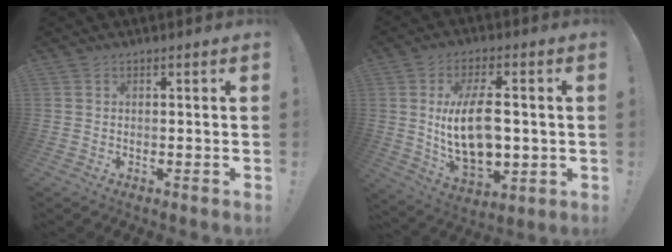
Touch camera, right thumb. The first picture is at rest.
{"total": 16.9, "force": [1.0, 9.1, 14.1], "torque": [-0.258, -0.014, 0.012]}